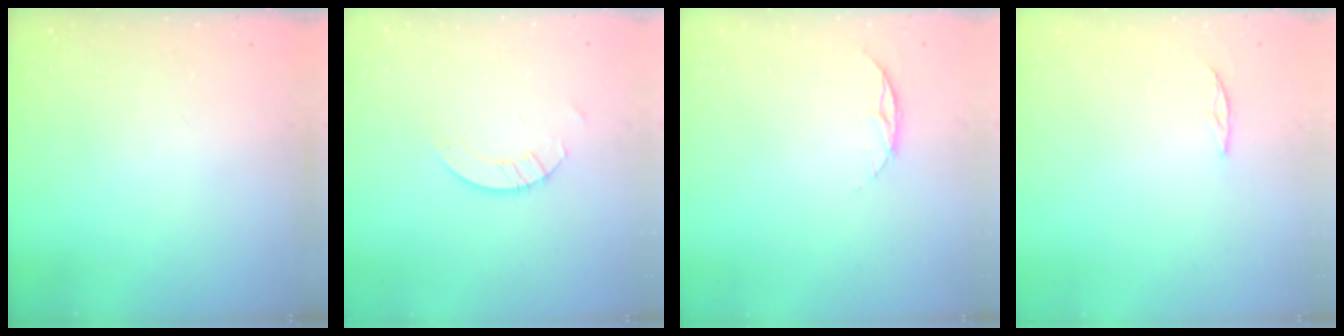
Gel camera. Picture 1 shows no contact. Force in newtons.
{"total": 2.6, "press": 2.6, "slide": 0.2}
{"total": 5.5, "press": 5.5, "slide": 0.6}
{"total": 2.4, "press": 2.4, "slide": 0.2}